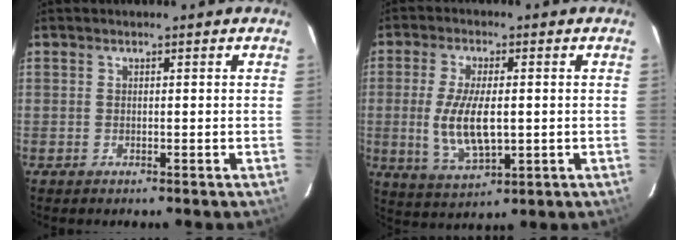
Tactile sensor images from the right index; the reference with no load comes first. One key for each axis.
{"total": 10.5, "fx": -0.6, "fy": 4.3, "fz": 9.6, "tx": -0.193, "ty": -0.011, "tz": -0.004}